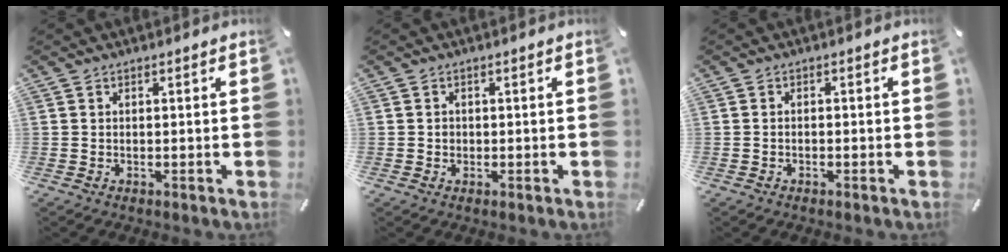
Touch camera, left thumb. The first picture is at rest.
{"total": 1.2, "force": [-0.1, 1.2, 0.3], "torque": [-0.007, 0.006, -0.005]}
{"total": 1.1, "force": [-0.7, 0.6, 0.5], "torque": [-0.010, 0.002, -0.015]}